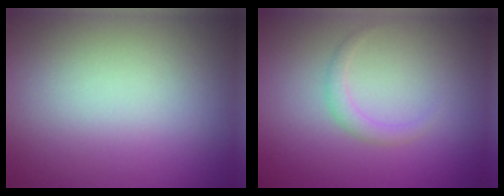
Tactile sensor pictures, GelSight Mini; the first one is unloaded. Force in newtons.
{"total": 1.2, "press": 1.1, "slide": 0.1}